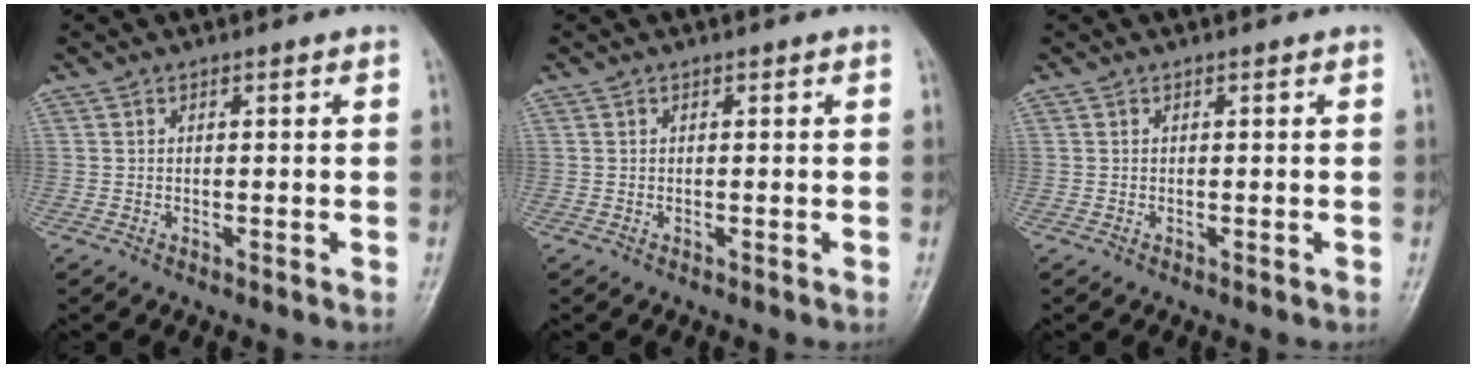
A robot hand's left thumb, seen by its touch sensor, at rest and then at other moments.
{"total": 0.0}
{"total": 0.0}